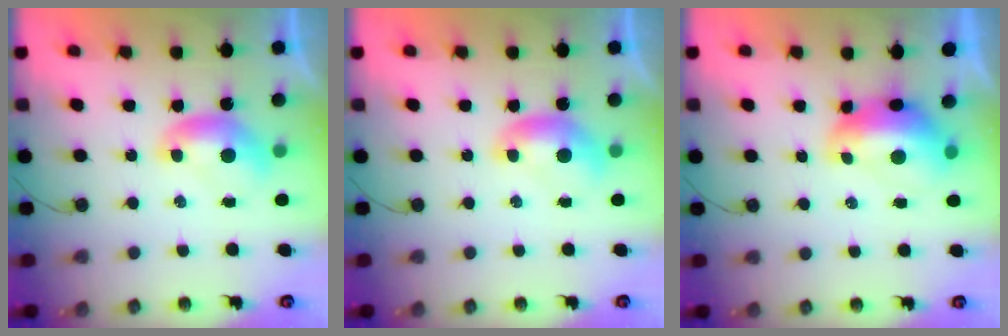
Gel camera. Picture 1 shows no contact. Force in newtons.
{"total": 0.0}
{"total": 2.8, "press": 2.7, "slide": 0.8}